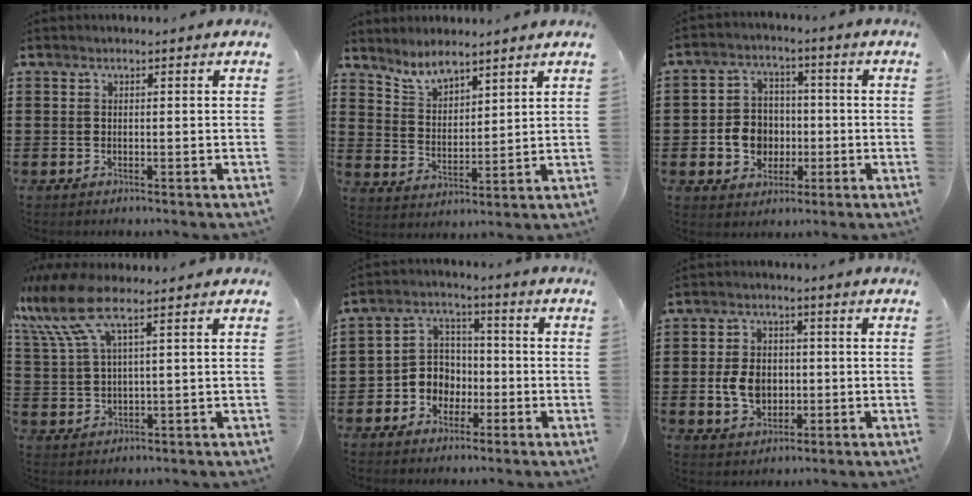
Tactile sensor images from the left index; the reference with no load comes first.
{"total": 5.2, "force": [5.0, 0.8, 1.3], "torque": [-0.043, -0.017, 0.093]}
{"total": 6.5, "force": [-1.1, 5.9, 2.5], "torque": [-0.055, 0.016, -0.019]}
{"total": 9.2, "force": [5.2, 3.0, 6.9], "torque": [-0.170, -0.010, 0.090]}
{"total": 5.8, "force": [-2.0, 5.2, 1.3], "torque": [-0.049, 0.010, -0.043]}
{"total": 6.6, "force": [-0.6, 4.9, 4.3], "torque": [-0.094, 0.004, -0.015]}